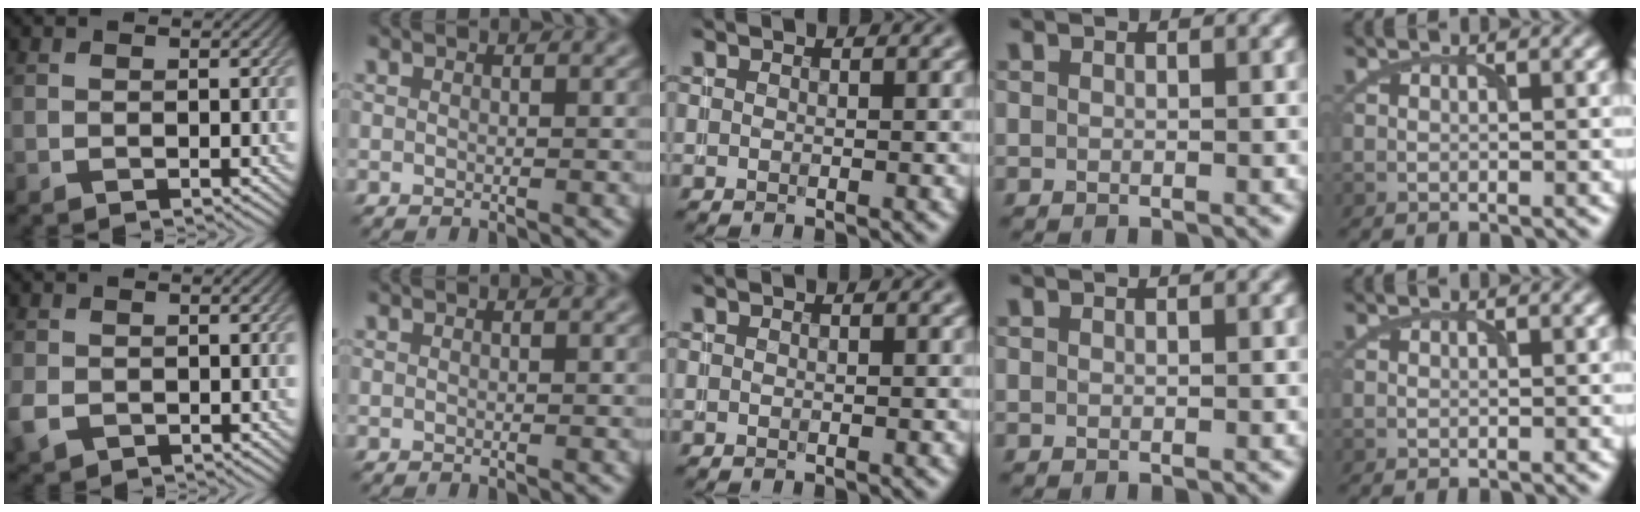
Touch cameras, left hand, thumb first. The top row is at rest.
{"thumb": {"total": 2.8, "force": [-1.0, 2.2, 1.5], "torque": [-0.044, -0.014, -0.022]}}